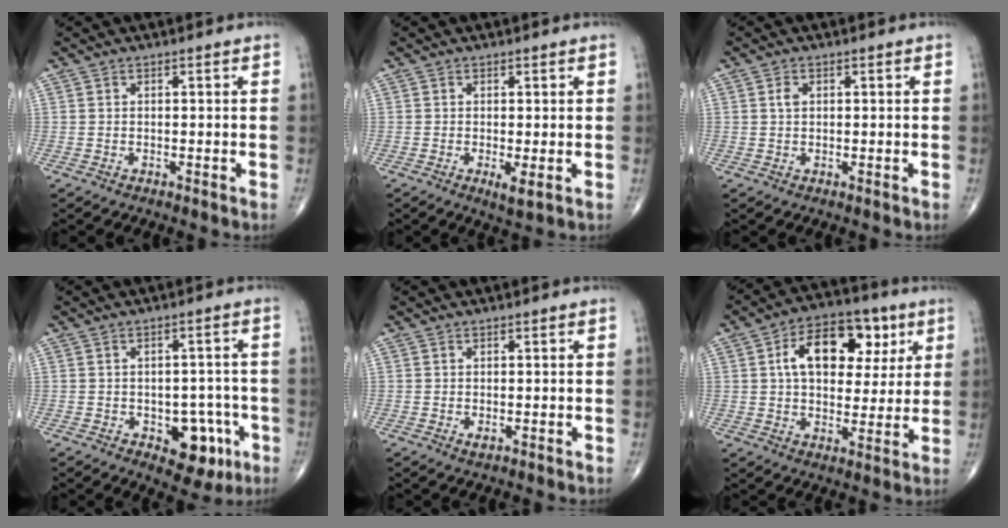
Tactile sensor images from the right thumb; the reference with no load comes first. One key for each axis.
{"total": 2.4, "fx": -0.4, "fy": 0.5, "fz": 2.3, "tx": -0.043, "ty": -0.010, "tz": -0.007}
{"total": 1.3, "fx": 0.4, "fy": 0.9, "fz": 0.9, "tx": -0.016, "ty": 0.002, "tz": 0.006}
{"total": 8.7, "fx": -3.3, "fy": 5.3, "fz": 6.1, "tx": -0.036, "ty": 0.019, "tz": -0.035}
{"total": 0.8, "fx": -0.1, "fy": 0.4, "fz": 0.7, "tx": -0.010, "ty": -0.002, "tz": -0.002}
{"total": 16.1, "fx": 5.1, "fy": 9.9, "fz": 11.6, "tx": -0.145, "ty": 0.006, "tz": 0.077}